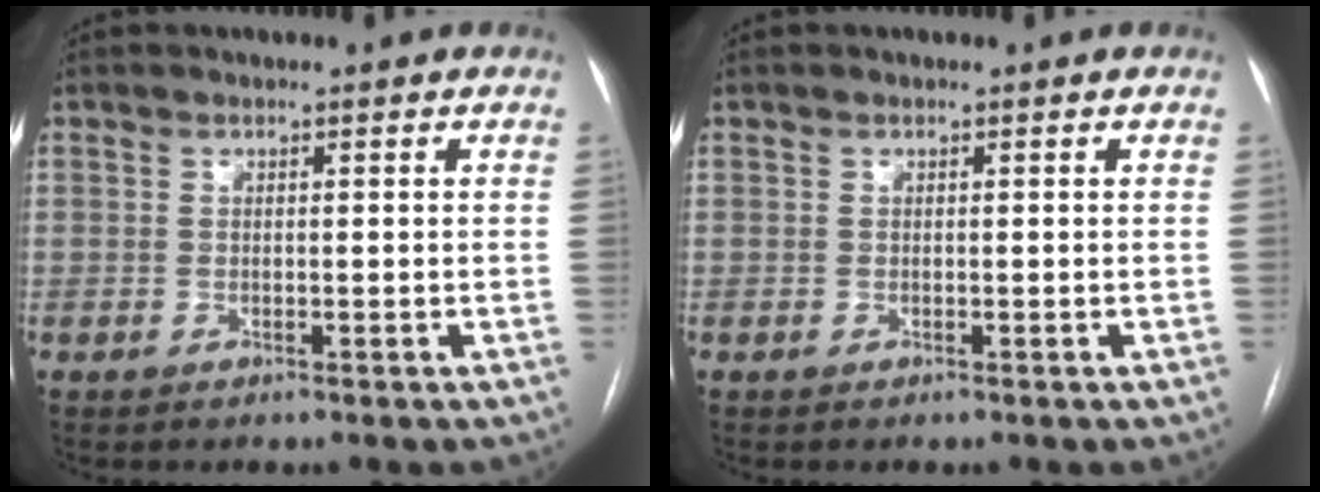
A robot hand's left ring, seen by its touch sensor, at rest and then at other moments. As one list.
[{"total": 0.0}]